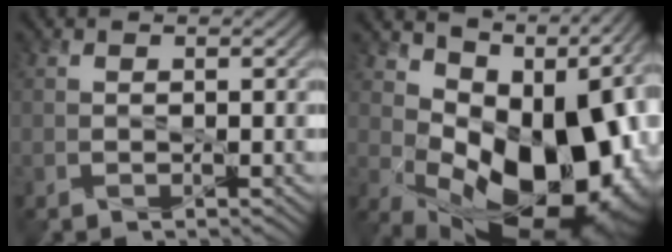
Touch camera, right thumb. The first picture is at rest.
{"total": 16.5, "force": [0.9, 10.1, 13.0], "torque": [-0.179, -0.030, 0.055]}